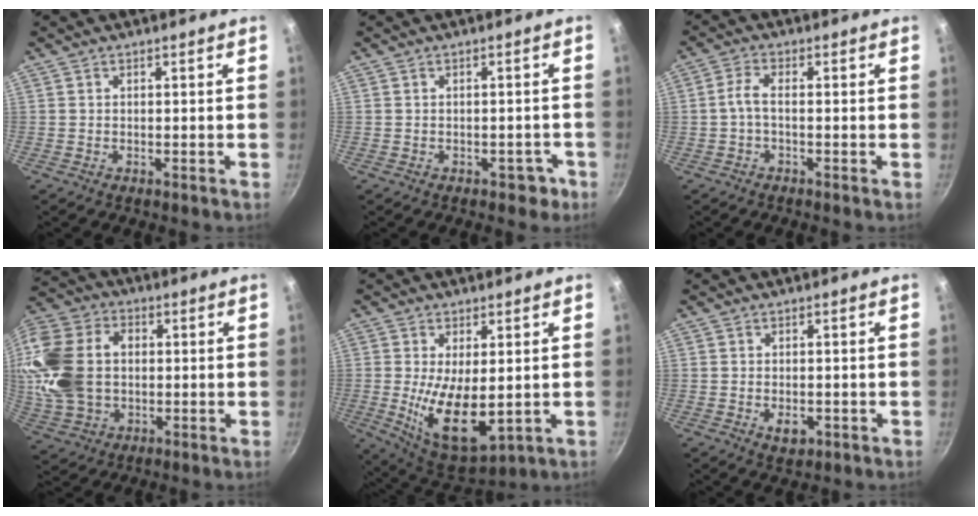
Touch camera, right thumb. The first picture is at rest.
{"total": 2.9, "force": [-1.4, 2.0, 1.5], "torque": [0.003, 0.022, -0.004]}
{"total": 3.0, "force": [-0.6, 1.2, 2.7], "torque": [-0.068, 0.013, -0.018]}
{"total": 18.6, "force": [1.0, 13.7, 12.5], "torque": [-0.238, 0.018, 0.021]}
{"total": 13.1, "force": [-0.6, 6.1, 11.6], "torque": [-0.190, -0.022, 0.007]}
{"total": 3.2, "force": [-0.9, 2.0, 2.3], "torque": [-0.029, 0.000, -0.007]}